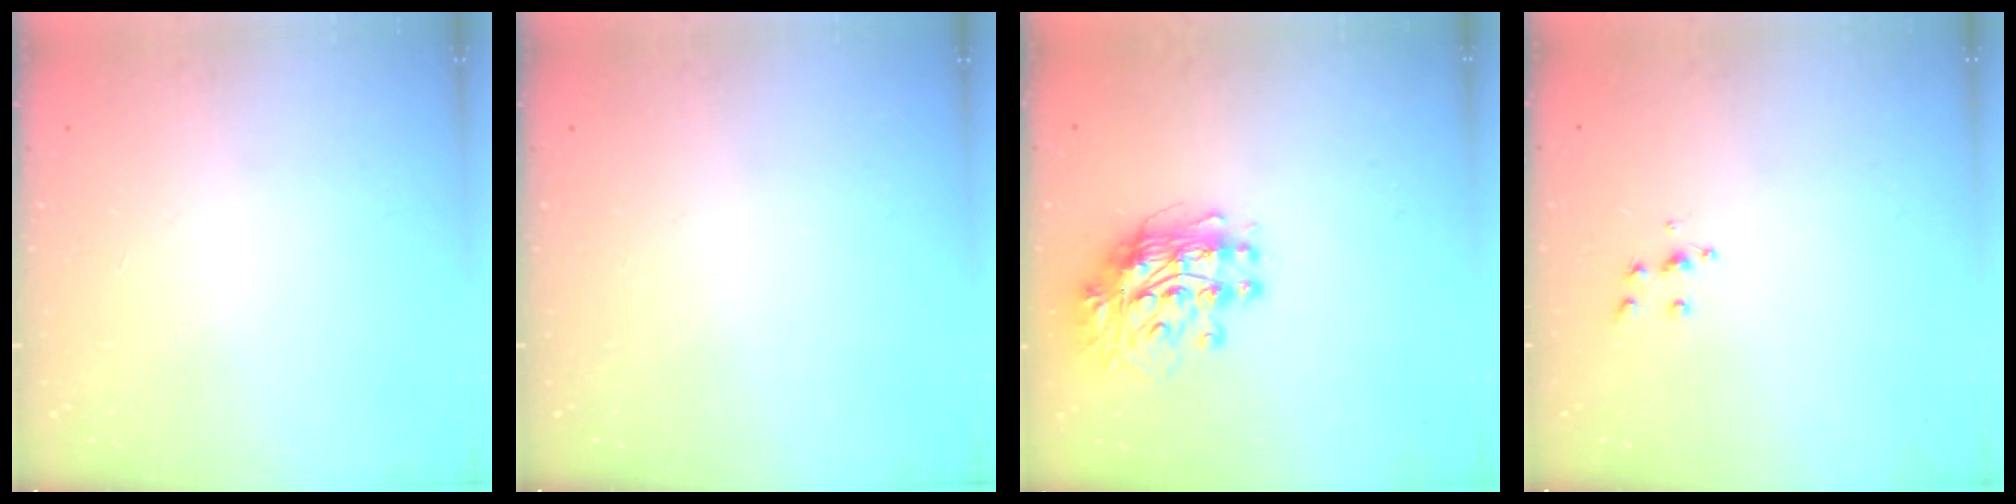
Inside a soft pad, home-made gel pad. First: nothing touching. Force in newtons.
{"total": 0.0}
{"total": 12.3, "press": 12.2, "slide": 1.1}
{"total": 6.1, "press": 6.1, "slide": 0.5}